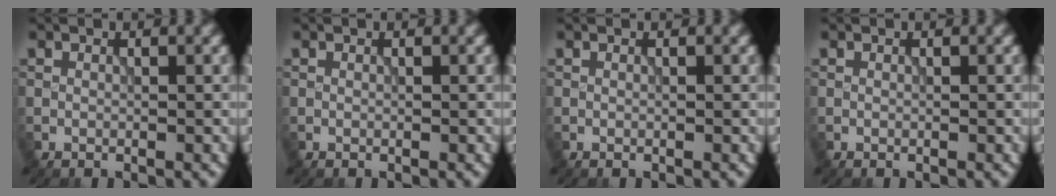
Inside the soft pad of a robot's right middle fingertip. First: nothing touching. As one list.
[{"total": 0.0}, {"total": 0.0}, {"total": 0.0}]